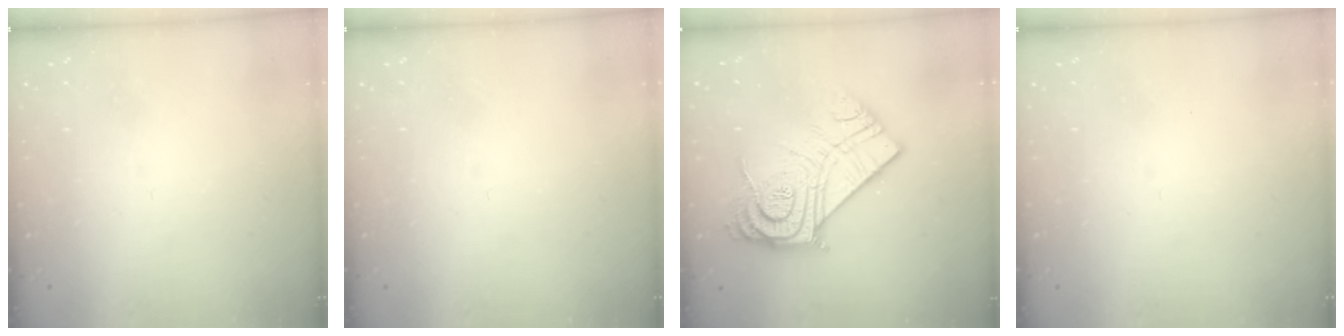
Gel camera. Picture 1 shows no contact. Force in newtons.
{"total": 0.0}
{"total": 20.8, "press": 20.7, "slide": 1.6}
{"total": 0.0}